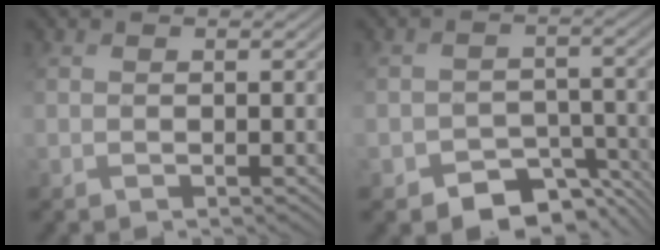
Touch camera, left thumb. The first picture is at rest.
{"total": 6.4, "force": [-4.3, 4.0, 2.7], "torque": [-0.039, -0.021, -0.069]}